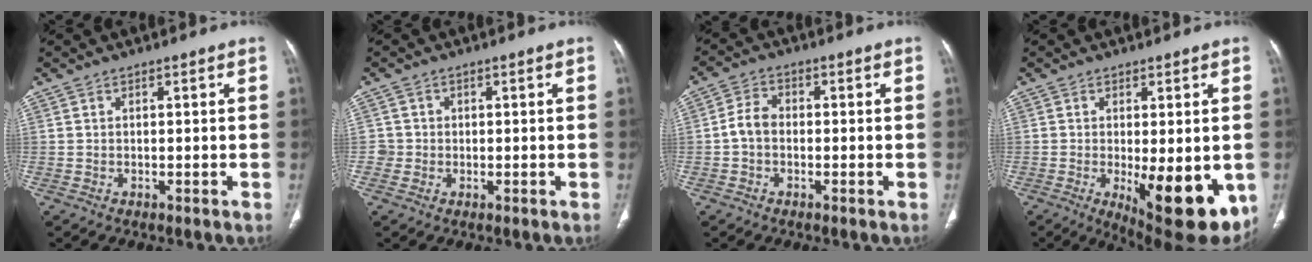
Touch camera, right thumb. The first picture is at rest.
{"total": 2.2, "force": [-0.3, 2.2, -0.2], "torque": [0.021, 0.009, -0.008]}
{"total": 4.1, "force": [-0.7, 2.9, 2.7], "torque": [-0.047, 0.013, -0.022]}
{"total": 15.3, "force": [-3.7, 5.7, 13.7], "torque": [-0.155, -0.023, -0.031]}